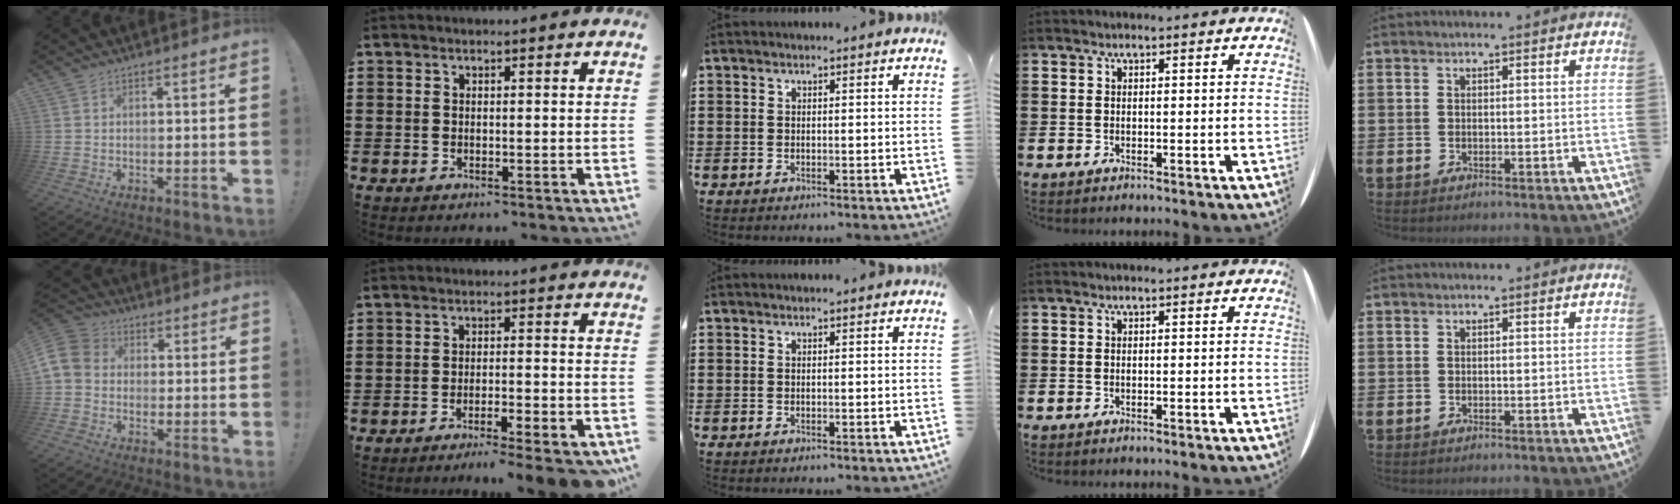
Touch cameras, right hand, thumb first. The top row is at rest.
{"thumb": {"total": 7.2, "force": [-0.4, 6.3, 3.5], "torque": [-0.073, 0.018, -0.002]}, "index": {"total": 3.6, "force": [-3.0, -0.2, 2.0], "torque": [-0.033, -0.007, -0.056]}}